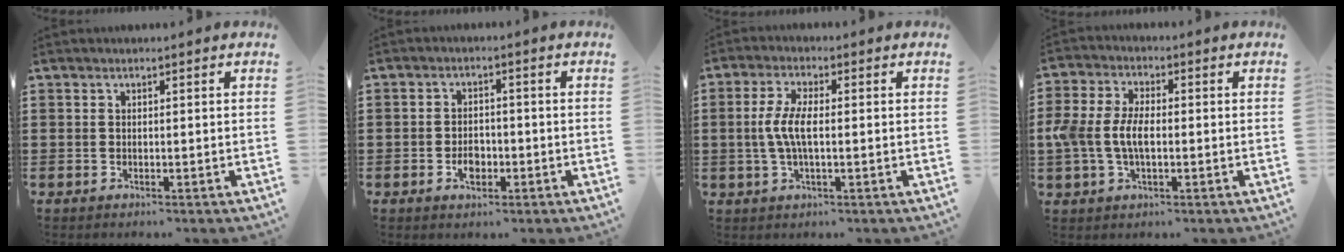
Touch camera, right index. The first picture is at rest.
{"total": 3.2, "force": [-1.2, 2.0, 2.2], "torque": [-0.042, 0.003, -0.022]}
{"total": 5.3, "force": [-0.4, 1.8, 5.0], "torque": [-0.118, -0.005, -0.018]}
{"total": 6.2, "force": [-0.9, 3.5, 5.1], "torque": [-0.135, -0.006, -0.028]}